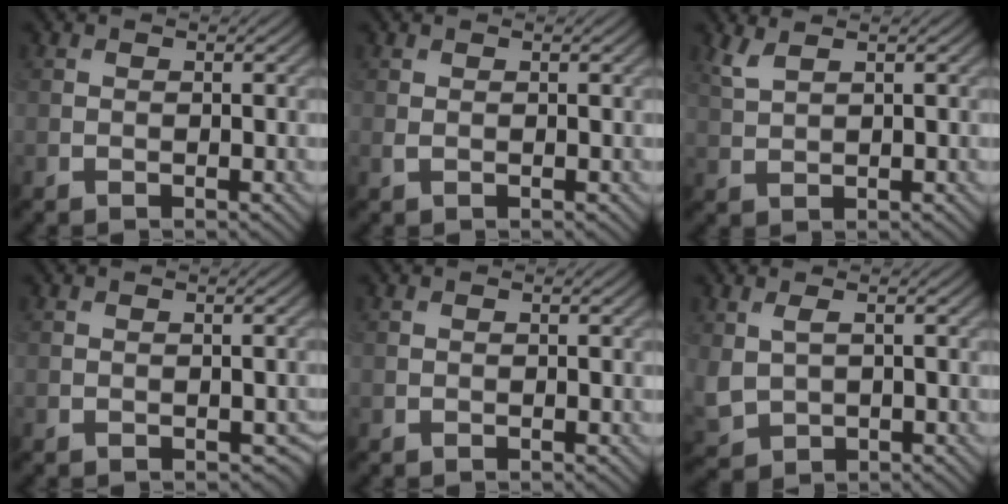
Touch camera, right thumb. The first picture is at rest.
{"total": 0.6, "force": [0.2, 0.2, 0.5], "torque": [-0.014, 0.001, 0.004]}
{"total": 2.4, "force": [1.7, 0.5, 1.6], "torque": [-0.043, 0.005, 0.042]}
{"total": 1.2, "force": [-0.4, 0.8, 0.8], "torque": [-0.014, -0.012, 0.001]}
{"total": 0.0}
{"total": 3.9, "force": [0.8, 2.5, 2.9], "torque": [-0.083, -0.011, 0.022]}